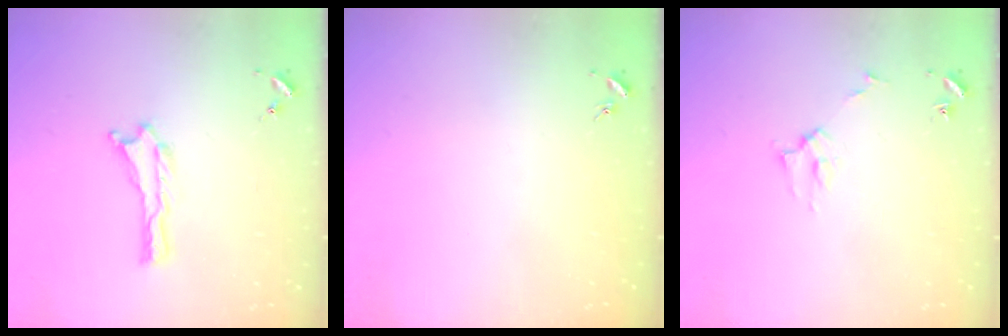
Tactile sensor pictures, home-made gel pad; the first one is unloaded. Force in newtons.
{"total": 0.0}
{"total": 2.7, "press": 2.7, "slide": 0.3}